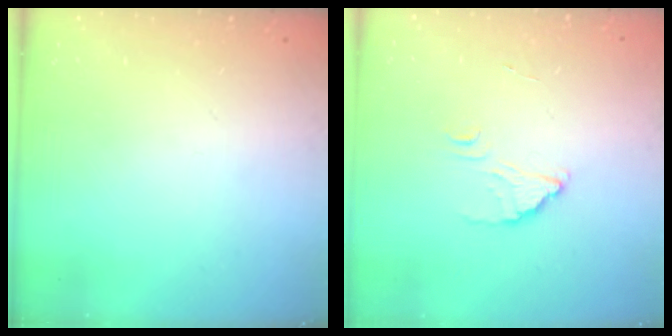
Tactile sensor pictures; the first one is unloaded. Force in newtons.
{"total": 2.2, "press": 2.2, "slide": 0.1}